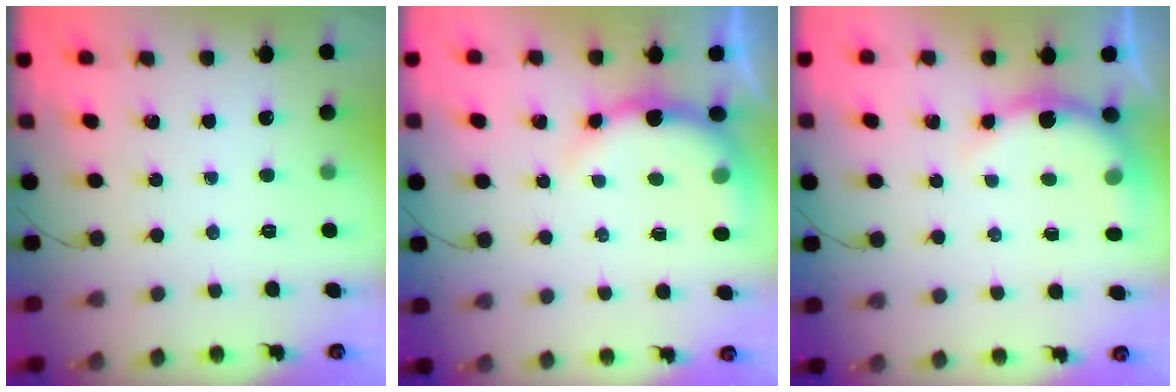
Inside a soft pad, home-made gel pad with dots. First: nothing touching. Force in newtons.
{"total": 7.9, "press": 7.8, "slide": 1.4}
{"total": 5.2, "press": 5.2, "slide": 0.5}